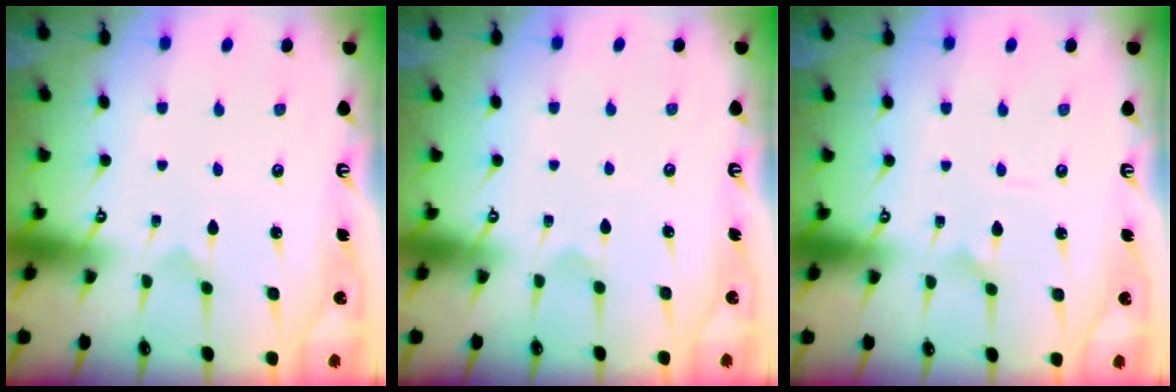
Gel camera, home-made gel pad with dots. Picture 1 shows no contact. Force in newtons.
{"total": 2.5, "press": 2.4, "slide": 0.6}
{"total": 1.6, "press": 1.5, "slide": 0.4}